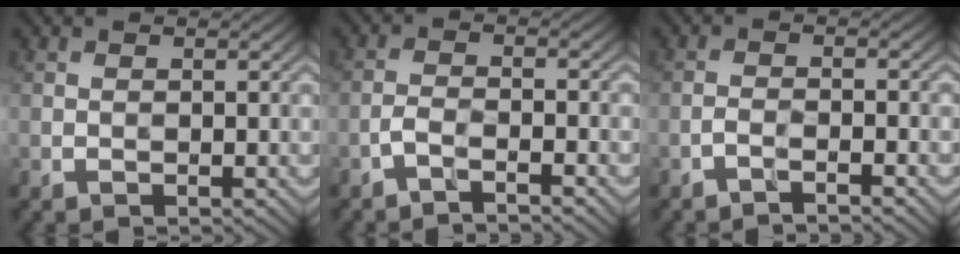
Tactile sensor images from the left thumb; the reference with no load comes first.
{"total": 2.6, "force": [-2.1, 0.4, 1.5], "torque": [-0.032, 0.002, -0.050]}
{"total": 2.1, "force": [-1.7, 0.3, 1.2], "torque": [-0.020, 0.004, -0.042]}